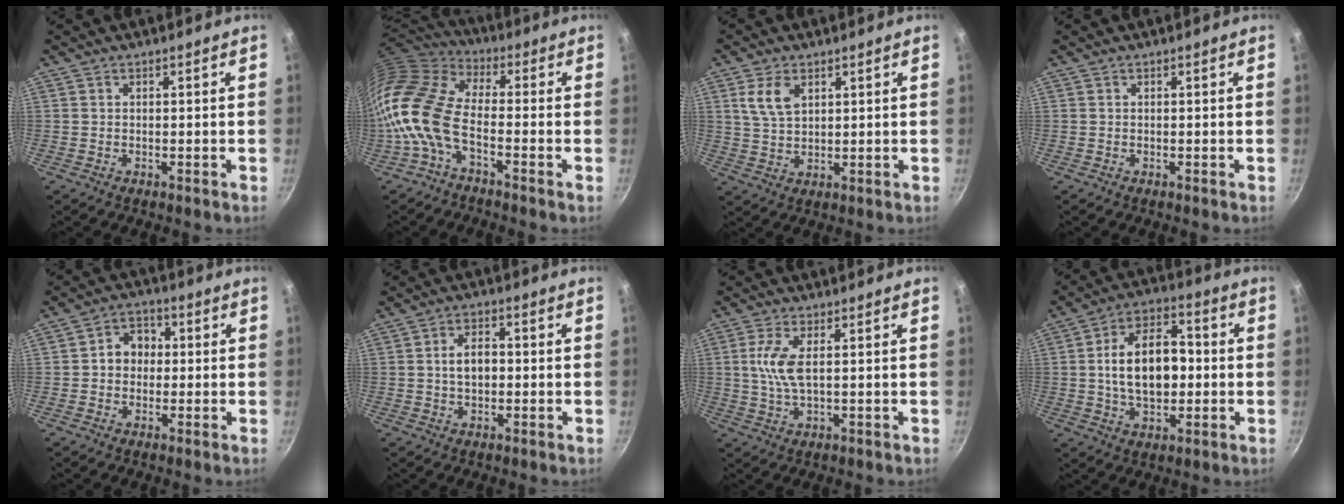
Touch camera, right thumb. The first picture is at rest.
{"total": 12.9, "force": [-3.8, 6.6, 10.4], "torque": [-0.204, 0.034, -0.099]}
{"total": 6.2, "force": [2.6, 3.6, 4.3], "torque": [-0.077, -0.008, 0.054]}
{"total": 0.0}
{"total": 6.2, "force": [0.2, 5.2, 3.3], "torque": [-0.015, 0.014, -0.007]}
{"total": 5.2, "force": [0.0, 3.1, 4.1], "torque": [-0.058, 0.016, -0.005]}
{"total": 6.1, "force": [1.0, 2.1, 5.6], "torque": [-0.126, 0.000, 0.019]}
{"total": 14.7, "force": [0.0, 8.8, 11.7], "torque": [-0.169, 0.025, -0.006]}